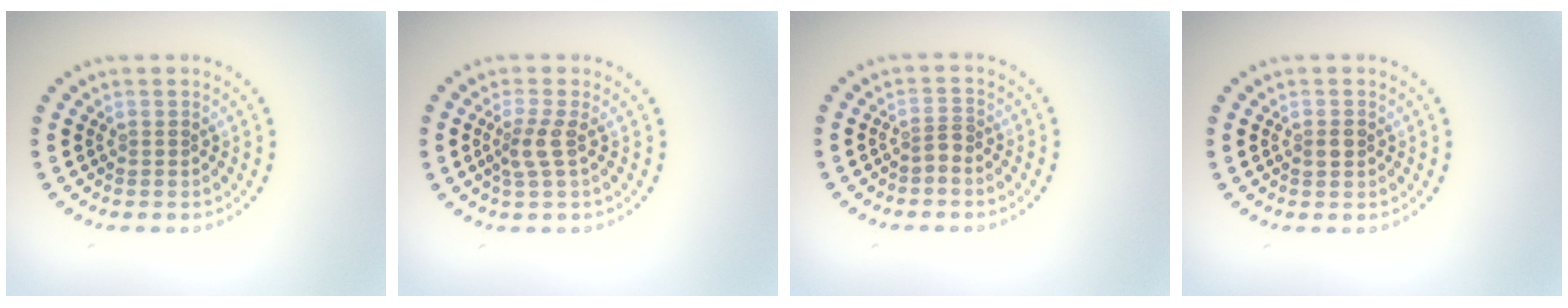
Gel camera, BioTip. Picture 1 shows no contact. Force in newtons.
{"total": 2.0, "press": 1.6, "slide": 1.3}
{"total": 1.0, "press": 0.6, "slide": 0.8}
{"total": 1.1, "press": 1.1, "slide": 0.2}